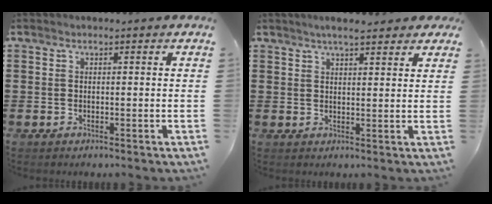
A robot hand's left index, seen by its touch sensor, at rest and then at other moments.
{"total": 3.8, "force": [3.1, 0.5, 2.1], "torque": [-0.047, 0.004, 0.056]}